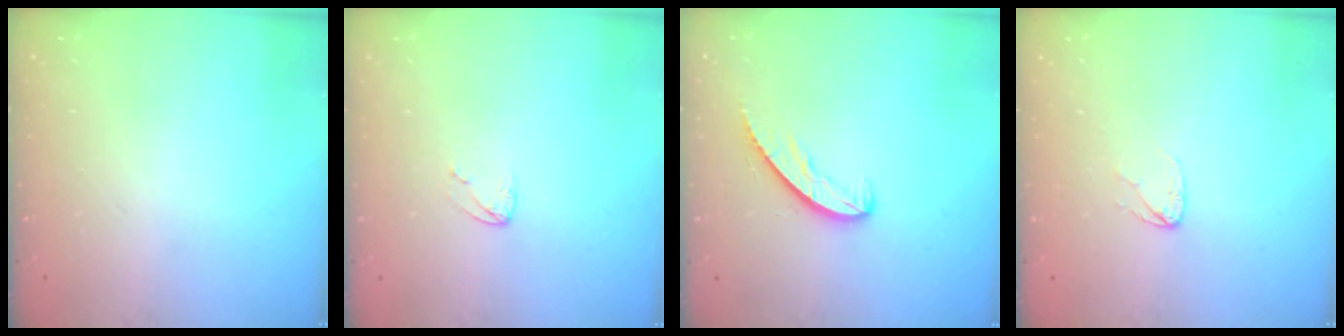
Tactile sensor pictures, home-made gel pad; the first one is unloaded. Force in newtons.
{"total": 3.6, "press": 3.6, "slide": 0.3}
{"total": 6.3, "press": 6.3, "slide": 0.4}
{"total": 3.6, "press": 3.6, "slide": 0.3}